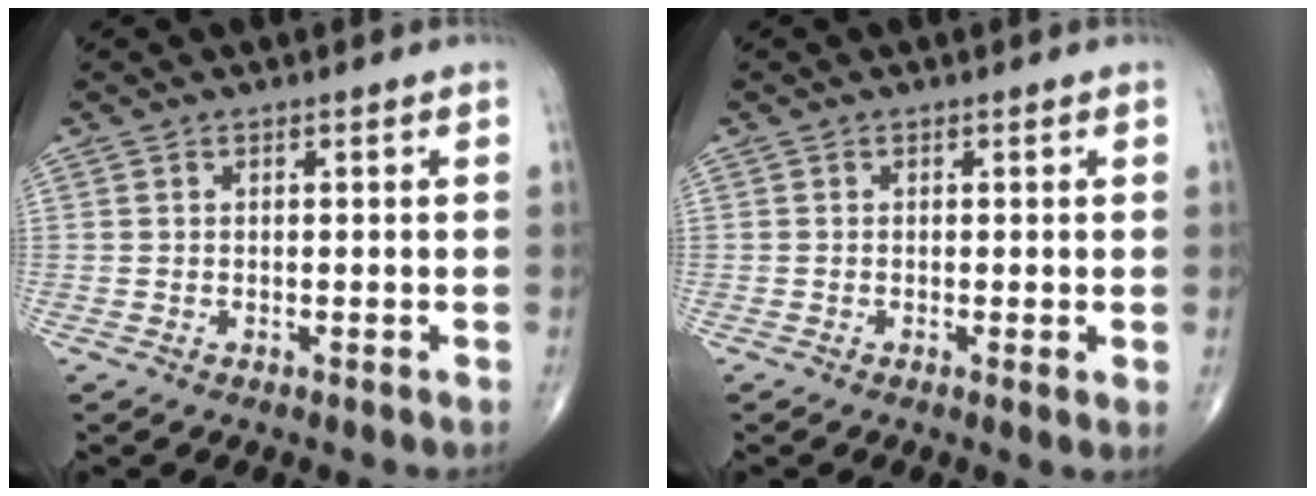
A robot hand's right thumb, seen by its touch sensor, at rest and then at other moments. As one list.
[{"total": 1.3, "force": [0.0, 0.2, 1.3], "torque": [-0.024, -0.006, -0.004]}]